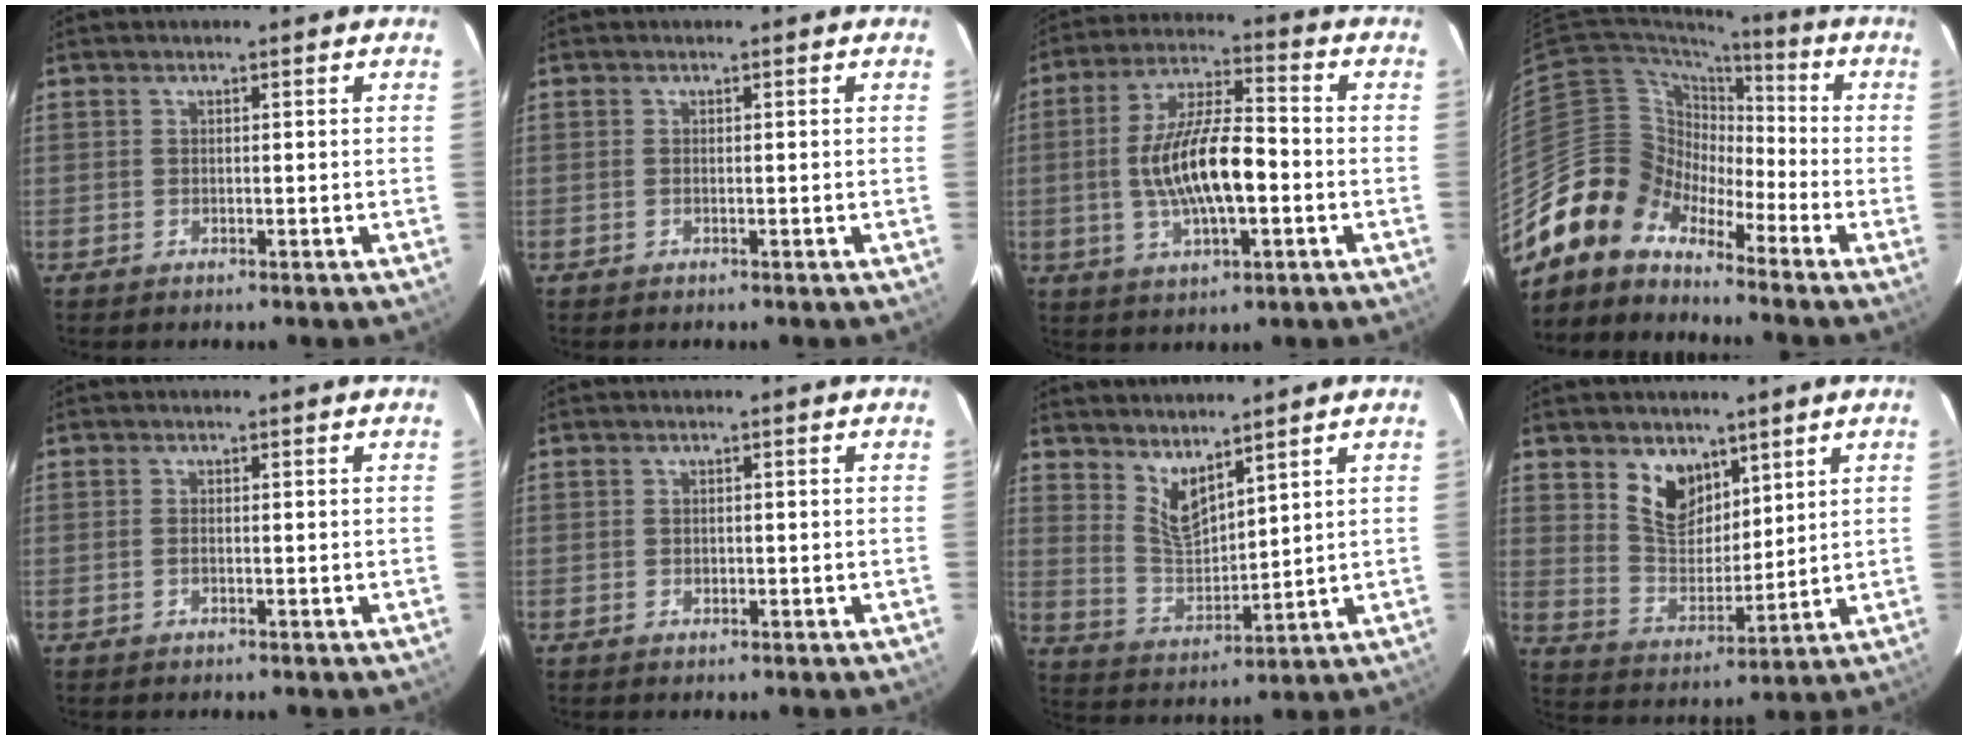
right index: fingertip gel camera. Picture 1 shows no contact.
{"total": 0.0}
{"total": 14.1, "force": [-2.2, 4.7, 13.1], "torque": [-0.253, 0.004, -0.036]}
{"total": 10.2, "force": [-7.8, 6.5, 0.5], "torque": [-0.019, 0.043, -0.167]}
{"total": 0.7, "force": [-0.3, 0.4, 0.6], "torque": [-0.014, 0.000, -0.006]}
{"total": 0.9, "force": [-0.1, 0.8, 0.3], "torque": [-0.003, 0.000, -0.002]}
{"total": 7.2, "force": [5.3, 2.3, 4.2], "torque": [-0.076, -0.013, 0.111]}
{"total": 9.8, "force": [6.0, 6.0, 4.9], "torque": [-0.087, 0.003, 0.121]}